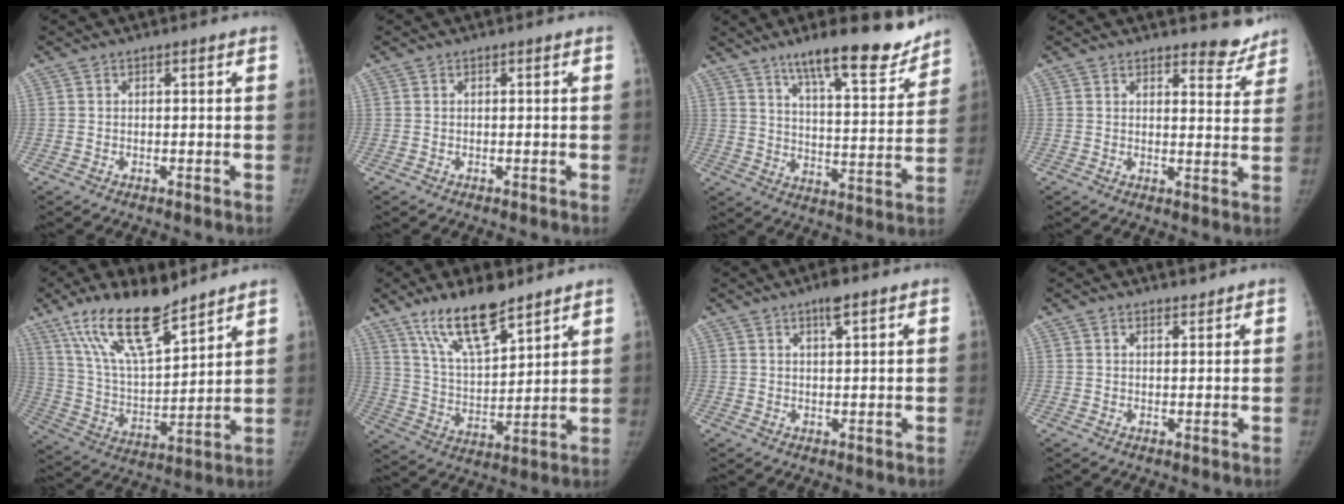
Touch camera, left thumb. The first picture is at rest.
{"total": 0.0}
{"total": 16.9, "force": [13.0, 3.7, 10.2], "torque": [-0.115, -0.078, 0.203]}
{"total": 6.1, "force": [5.6, 2.1, 1.4], "torque": [0.013, -0.042, 0.064]}
{"total": 18.5, "force": [13.0, 5.8, 11.9], "torque": [-0.190, -0.062, 0.249]}
{"total": 14.8, "force": [10.6, 4.9, 9.1], "torque": [-0.138, -0.061, 0.203]}
{"total": 4.0, "force": [2.7, 0.8, 2.8], "torque": [-0.045, -0.012, 0.046]}
{"total": 1.6, "force": [1.4, 0.7, 0.4], "torque": [0.000, -0.010, 0.022]}